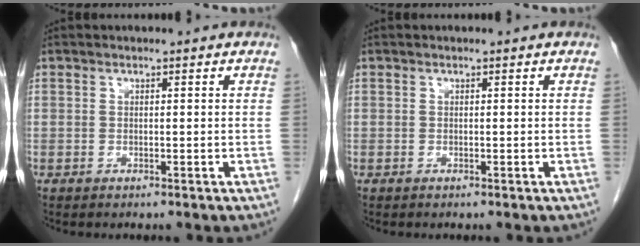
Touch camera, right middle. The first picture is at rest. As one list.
[{"total": 0.0}]